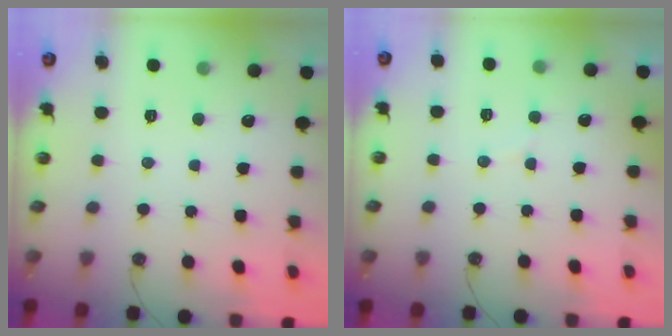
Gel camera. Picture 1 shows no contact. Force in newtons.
{"total": 2.9, "press": 2.7, "slide": 1.1}